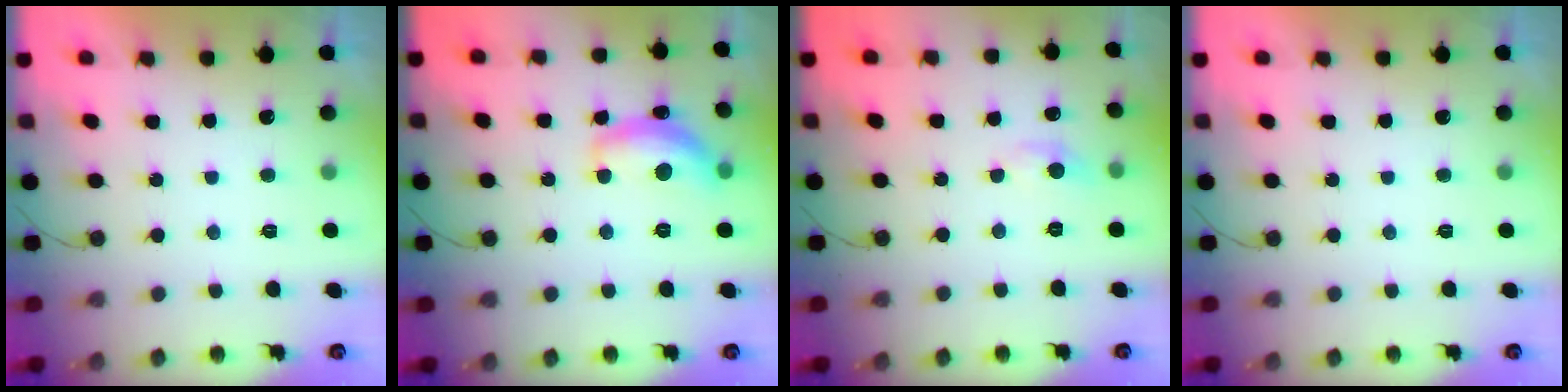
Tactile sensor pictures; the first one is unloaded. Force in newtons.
{"total": 13.4, "press": 13.3, "slide": 0.5}
{"total": 2.8, "press": 2.8, "slide": 0.4}
{"total": 0.0}